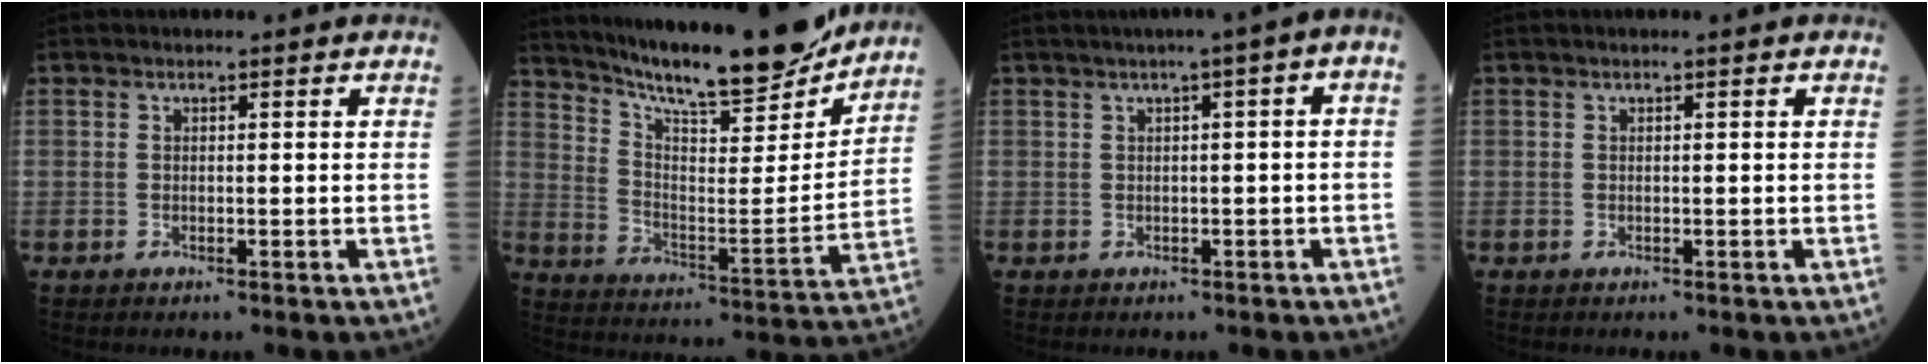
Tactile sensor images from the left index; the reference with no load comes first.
{"total": 20.9, "force": [18.7, 2.2, 9.2], "torque": [-0.156, -0.026, 0.282]}
{"total": 4.3, "force": [0.5, 0.9, 4.2], "torque": [-0.055, 0.020, 0.001]}
{"total": 0.0}